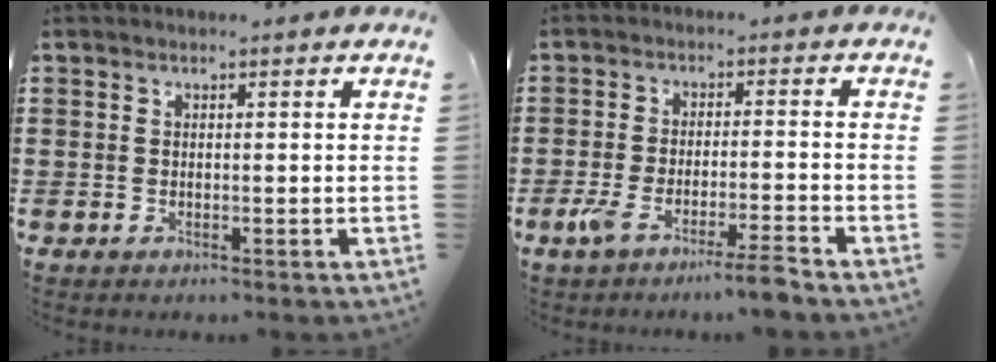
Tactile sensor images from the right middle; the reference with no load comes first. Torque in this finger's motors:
{"motor_torque": [0.16, -0.22, 0.30, 0.10]}